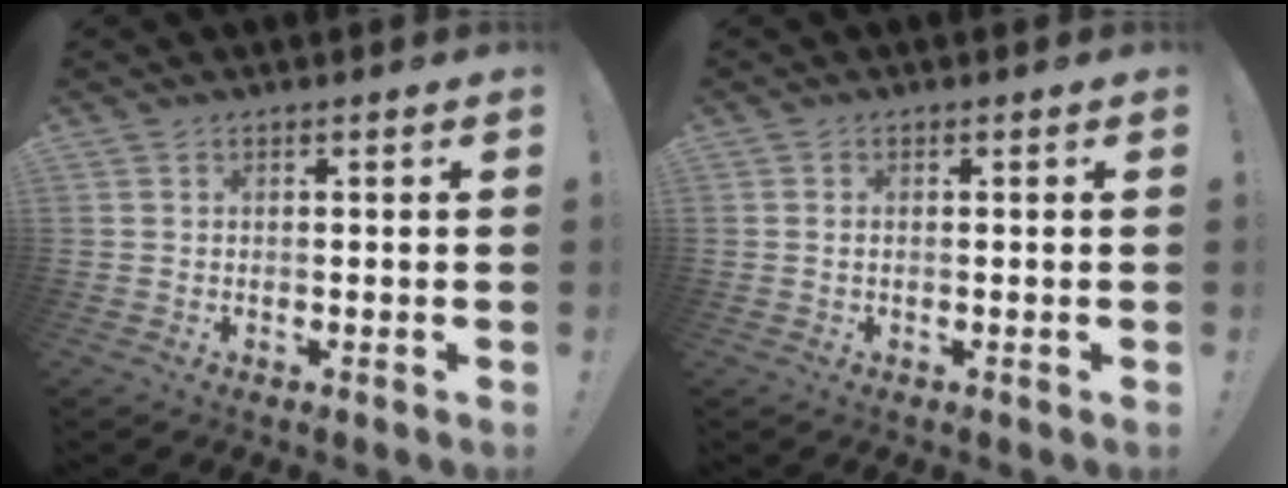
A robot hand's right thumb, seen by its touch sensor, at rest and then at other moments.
{"total": 0.6, "force": [0.1, 0.1, 0.6], "torque": [-0.017, 0.004, 0.003]}